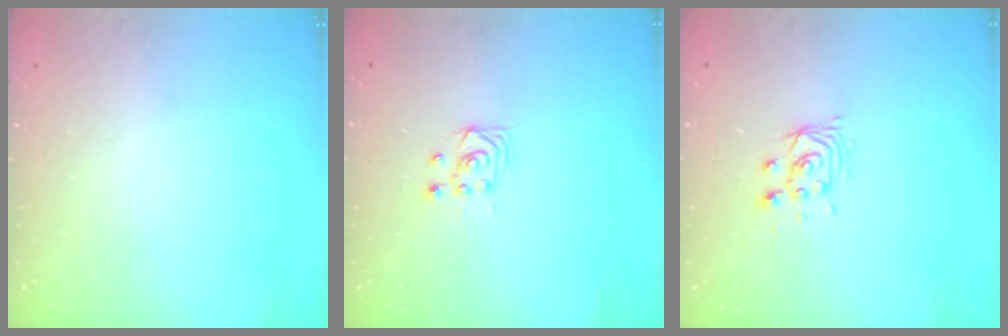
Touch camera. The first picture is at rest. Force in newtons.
{"total": 3.3, "press": 3.3, "slide": 0.1}
{"total": 5.0, "press": 5.0, "slide": 0.3}